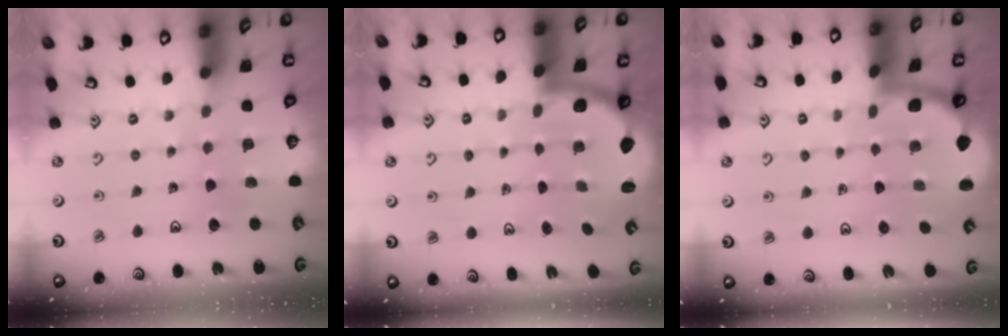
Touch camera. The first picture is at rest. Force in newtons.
{"total": 2.6, "press": 2.5, "slide": 0.7}
{"total": 1.8, "press": 1.8, "slide": 0.0}